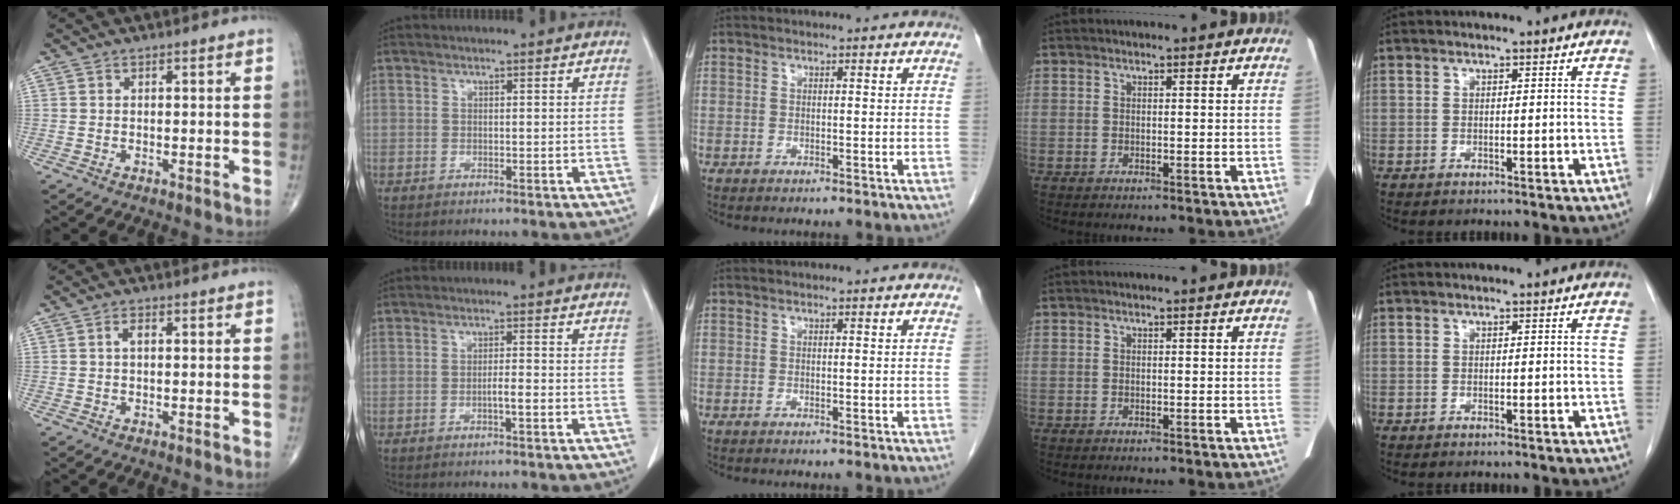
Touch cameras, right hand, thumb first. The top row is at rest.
{"thumb": {"total": 1.7, "force": [0.2, 0.9, 1.4], "torque": [-0.023, 0.006, 0.002]}, "index": {"total": 2.4, "force": [-0.8, 0.4, 2.3], "torque": [-0.041, 0.002, -0.012]}}